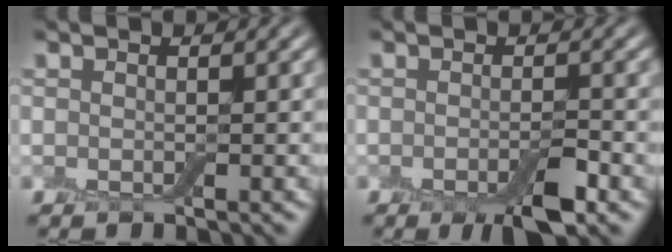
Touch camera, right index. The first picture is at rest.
{"total": 3.6, "force": [-2.1, 1.0, 2.7], "torque": [-0.046, -0.009, -0.034]}